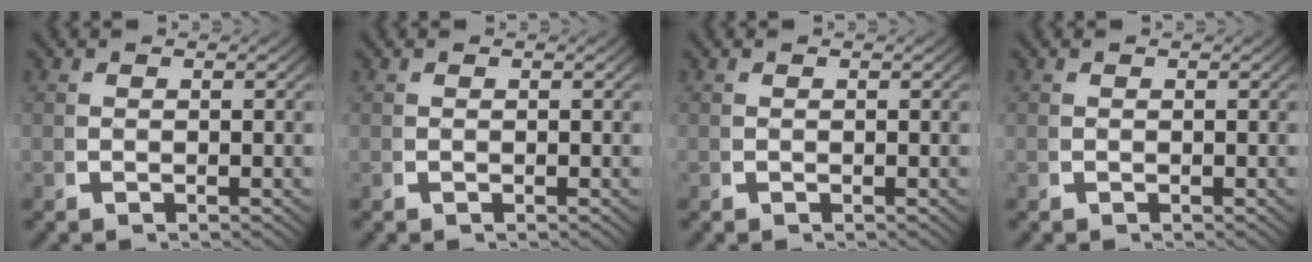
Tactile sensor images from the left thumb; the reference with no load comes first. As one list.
[{"total": 0.0}, {"total": 0.0}, {"total": 0.0}]